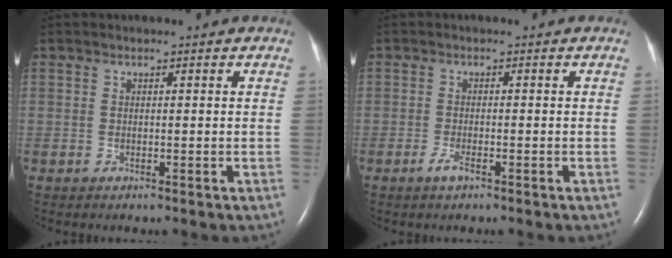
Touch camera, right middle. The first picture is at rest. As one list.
[{"total": 1.6, "force": [-1.0, 0.2, 1.1], "torque": [-0.032, -0.002, -0.019]}]